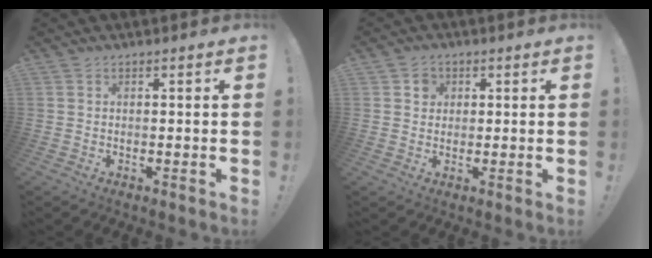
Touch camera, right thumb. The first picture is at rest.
{"total": 3.6, "force": [1.2, 3.2, 1.0], "torque": [-0.008, -0.004, 0.020]}